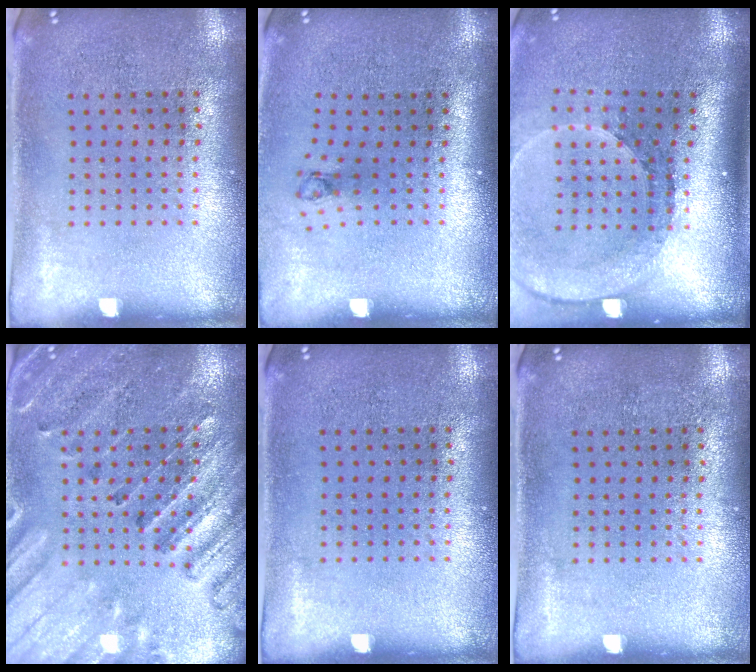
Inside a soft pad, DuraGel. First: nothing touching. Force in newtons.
{"total": 0.7, "press": 0.3, "slide": 0.6}
{"total": 2.6, "press": 1.8, "slide": 1.9}
{"total": 2.7, "press": 2.6, "slide": 0.8}
{"total": 0.0}
{"total": 0.0}